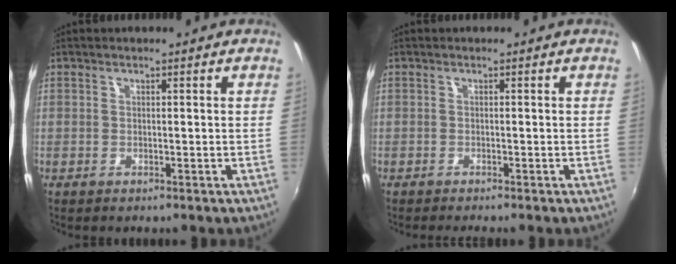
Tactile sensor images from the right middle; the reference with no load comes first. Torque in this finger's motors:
{"motor_torque": [1.09, -1.05, 0.30, 0.15]}